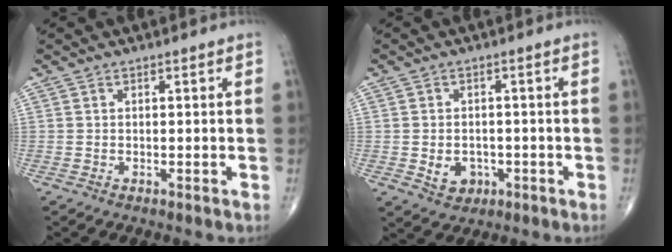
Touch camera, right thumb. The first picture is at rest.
{"total": 4.6, "force": [-1.1, 3.7, 2.5], "torque": [-0.022, 0.006, -0.007]}